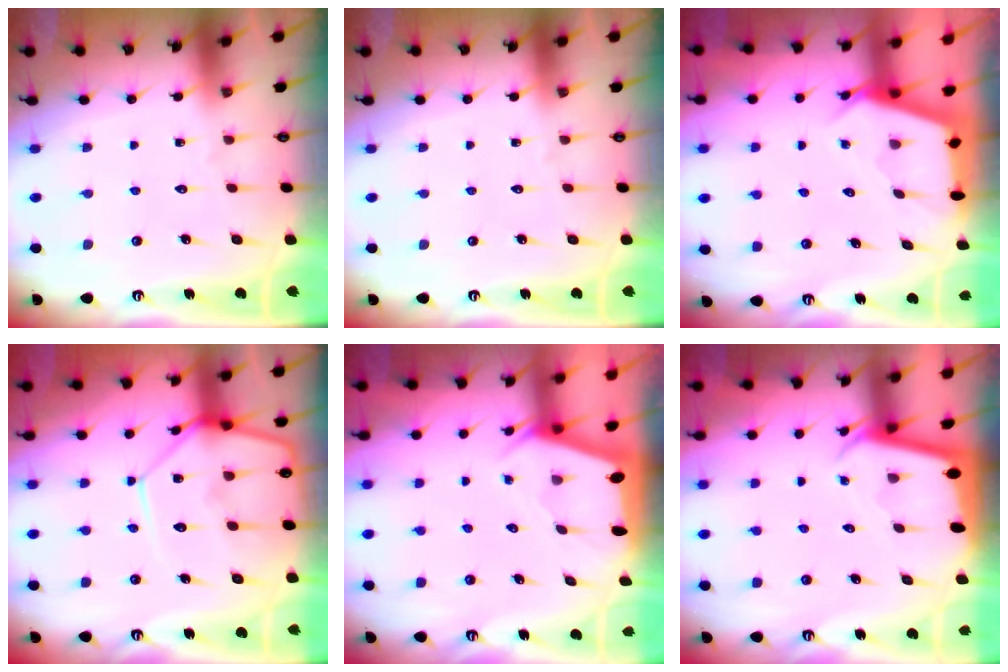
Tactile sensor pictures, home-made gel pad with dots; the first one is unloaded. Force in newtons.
{"total": 0.0}
{"total": 2.7, "press": 2.7, "slide": 0.3}
{"total": 13.4, "press": 13.3, "slide": 1.2}
{"total": 2.0, "press": 1.9, "slide": 0.3}
{"total": 2.2, "press": 2.2, "slide": 0.1}